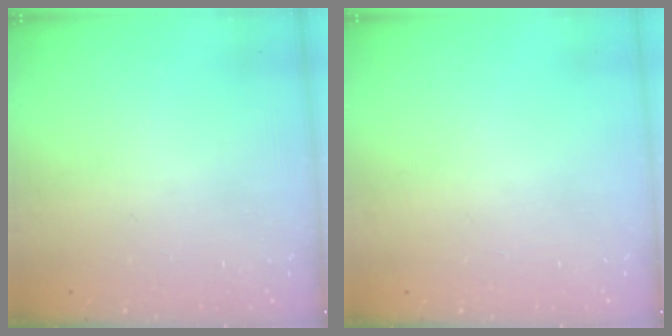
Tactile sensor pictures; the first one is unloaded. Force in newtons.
{"total": 0.0}